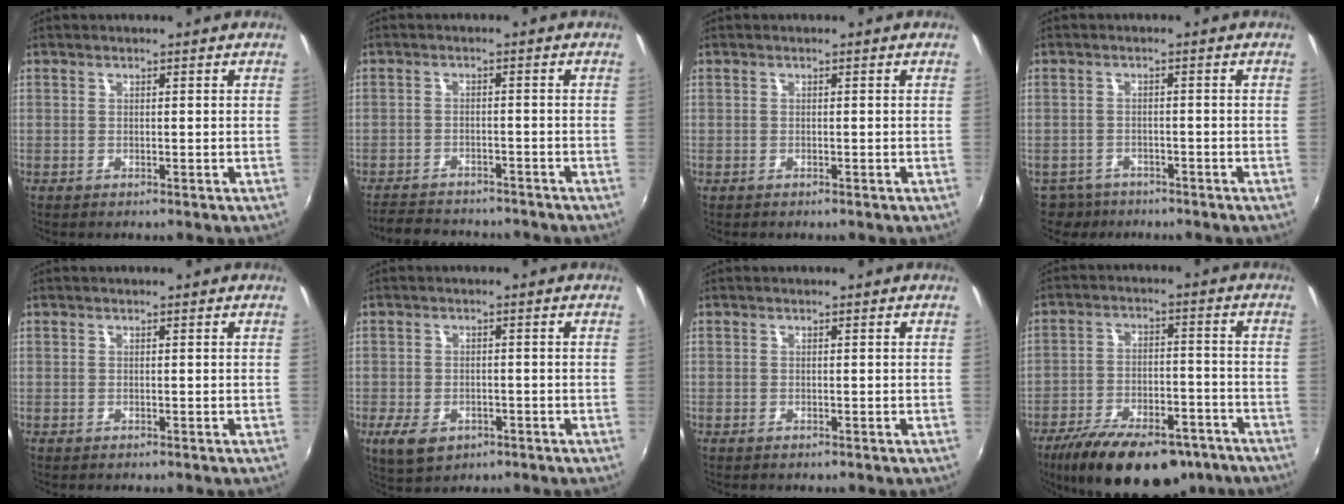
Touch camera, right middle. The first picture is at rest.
{"total": 9.2, "force": [-8.4, 2.7, 2.7], "torque": [-0.076, -0.004, -0.124]}
{"total": 0.0}
{"total": 5.0, "force": [-4.0, 2.9, 0.6], "torque": [-0.029, -0.004, -0.066]}
{"total": 0.0}
{"total": 6.4, "force": [-3.1, 3.9, 3.9], "torque": [-0.092, -0.017, -0.049]}
{"total": 0.0}
{"total": 20.9, "force": [-15.4, 8.4, 11.4], "torque": [-0.210, -0.021, -0.221]}